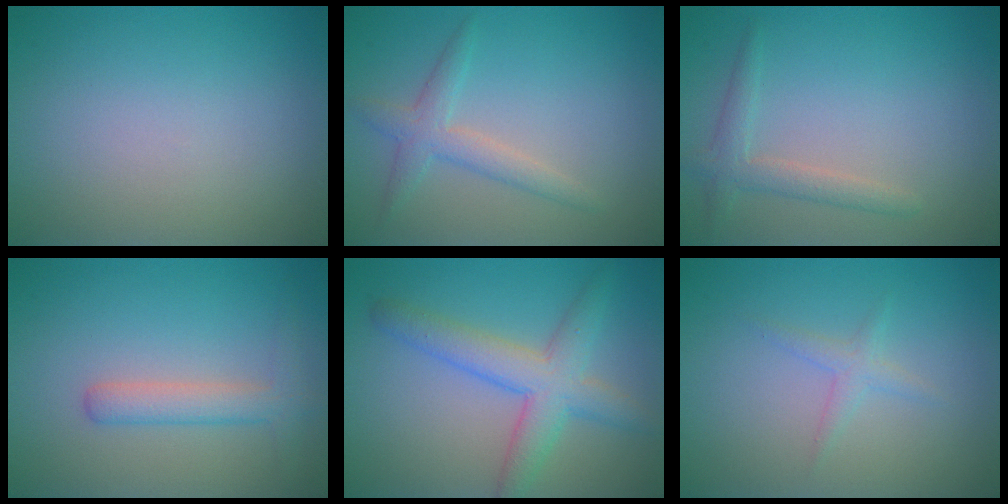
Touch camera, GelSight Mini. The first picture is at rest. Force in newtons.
{"total": 2.5, "press": 2.5, "slide": 0.1}
{"total": 2.2, "press": 2.2, "slide": 0.1}
{"total": 2.7, "press": 2.7, "slide": 0.1}
{"total": 4.9, "press": 4.9, "slide": 0.1}
{"total": 1.3, "press": 1.3, "slide": 0.0}